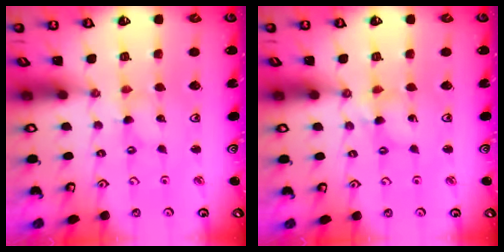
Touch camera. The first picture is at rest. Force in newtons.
{"total": 2.3, "press": 2.3, "slide": 0.2}